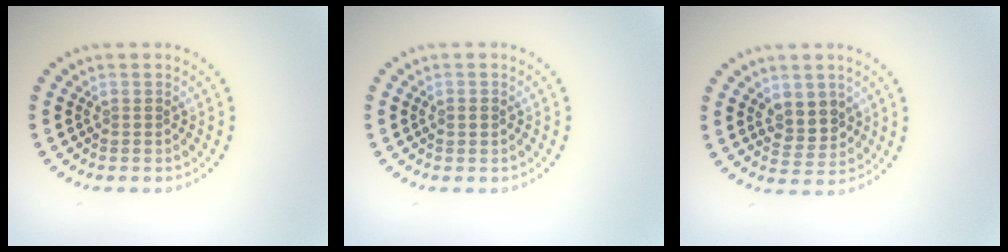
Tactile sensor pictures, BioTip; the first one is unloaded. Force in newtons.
{"total": 1.0, "press": 1.0, "slide": 0.0}
{"total": 3.0, "press": 2.8, "slide": 0.8}